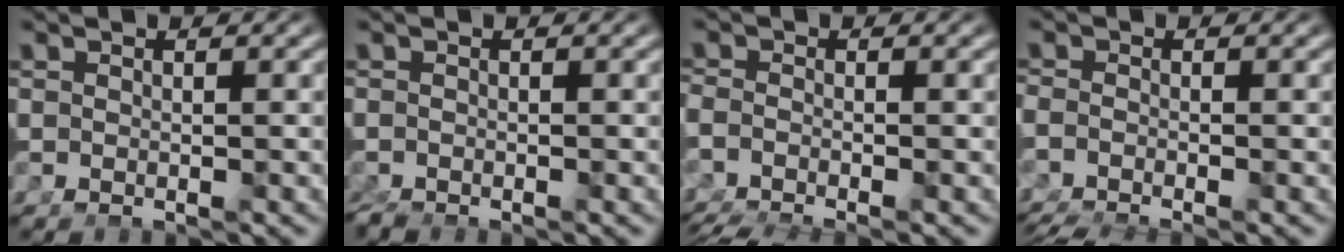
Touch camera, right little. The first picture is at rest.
{"total": 1.2, "force": [-1.2, -0.1, 0.3], "torque": [-0.005, -0.009, -0.016]}
{"total": 5.0, "force": [-4.4, 1.6, 1.8], "torque": [-0.033, -0.020, -0.062]}
{"total": 4.3, "force": [-3.8, 1.2, 1.5], "torque": [-0.025, -0.017, -0.054]}